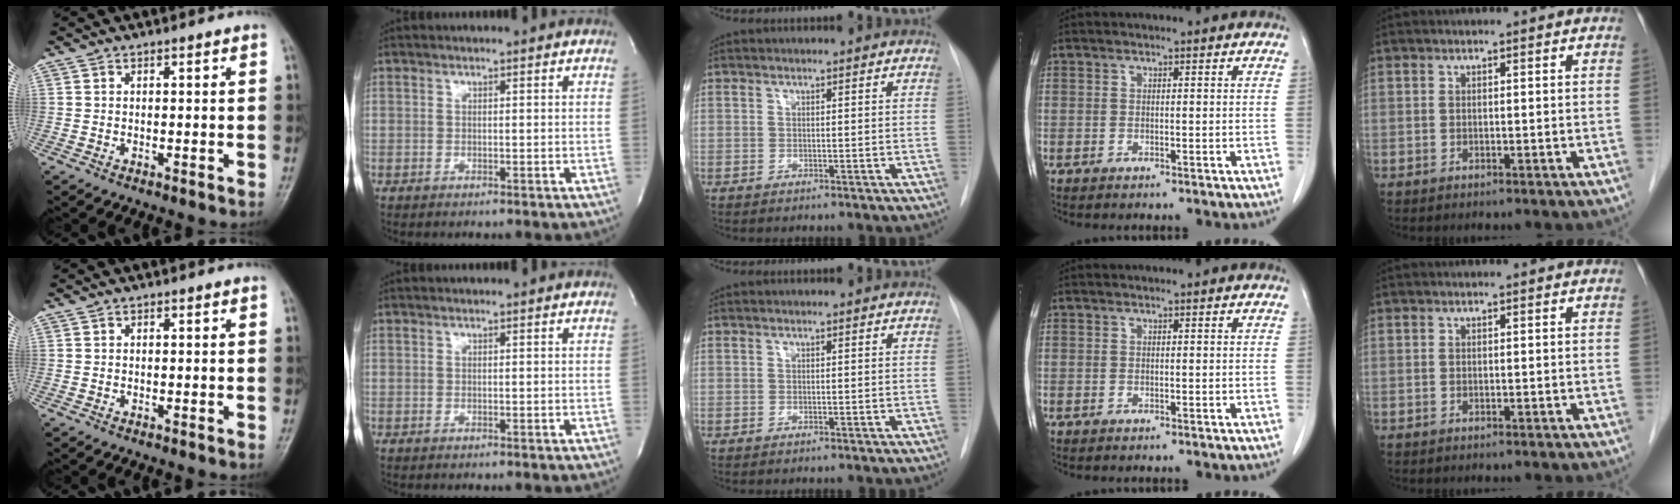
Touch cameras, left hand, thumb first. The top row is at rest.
{}